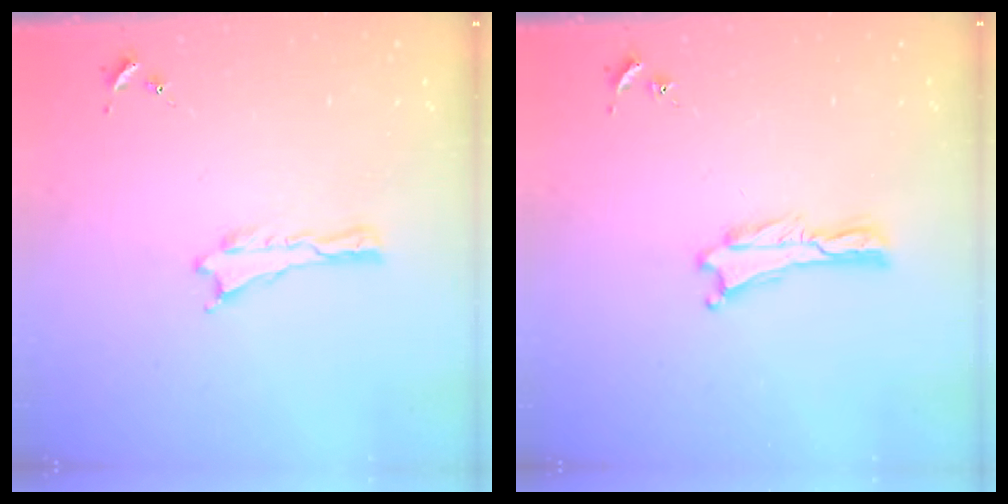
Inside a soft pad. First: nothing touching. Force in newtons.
{"total": 0.0}